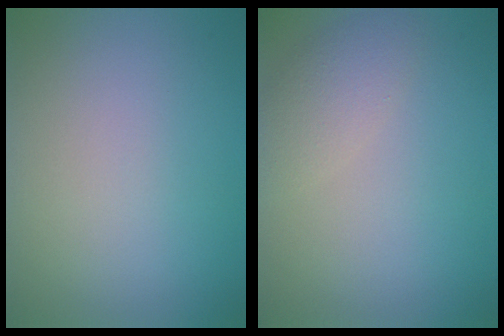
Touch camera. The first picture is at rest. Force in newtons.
{"total": 2.4, "press": 2.4, "slide": 0.2}